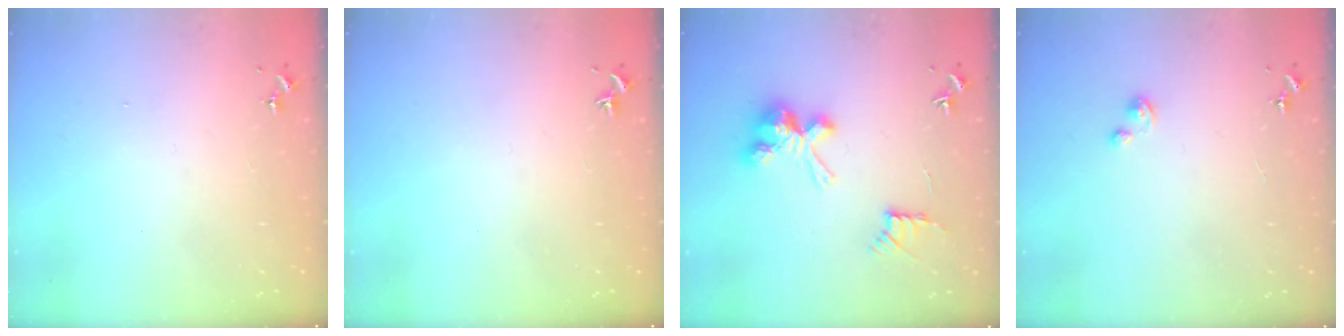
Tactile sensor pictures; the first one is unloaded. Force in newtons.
{"total": 0.0}
{"total": 11.7, "press": 11.7, "slide": 0.7}
{"total": 1.9, "press": 1.9, "slide": 0.1}